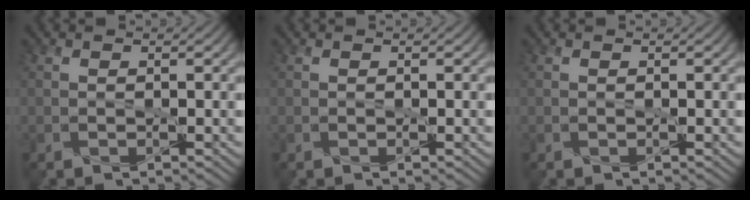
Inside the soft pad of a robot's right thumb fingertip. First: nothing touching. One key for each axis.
{"total": 0.0}
{"total": 0.0}